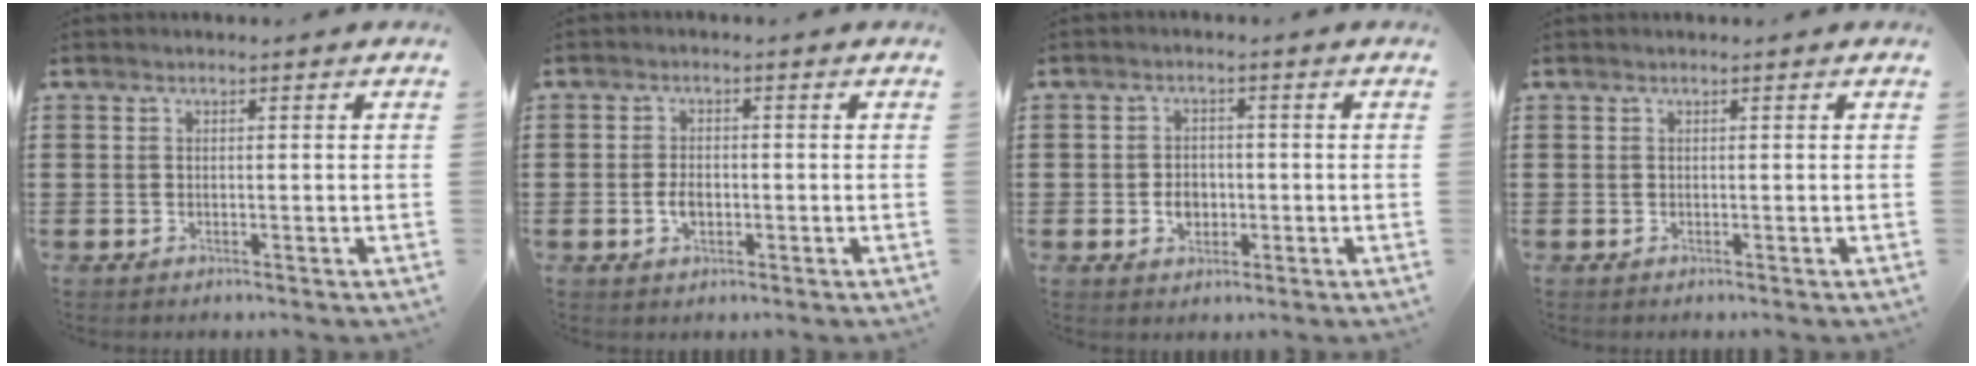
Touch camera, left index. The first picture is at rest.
{"total": 2.7, "force": [-0.4, 1.6, 2.2], "torque": [-0.049, -0.001, -0.010]}
{"total": 3.1, "force": [-0.7, 2.4, 1.9], "torque": [-0.032, -0.002, -0.016]}
{"total": 0.0}